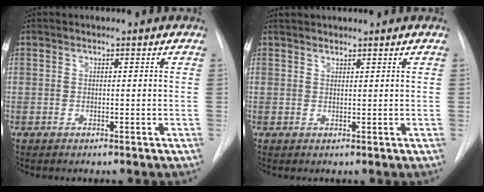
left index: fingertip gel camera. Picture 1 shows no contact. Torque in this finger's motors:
{"motor_torque": [-0.07, -0.03, 0.03, 0.01]}